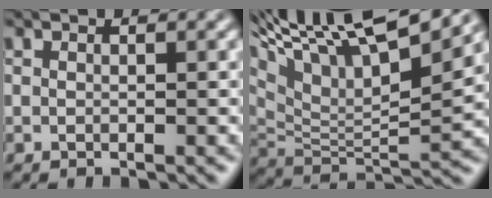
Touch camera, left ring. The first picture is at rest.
{"total": 14.2, "force": [8.7, 4.8, 10.2], "torque": [-0.199, 0.053, 0.150]}